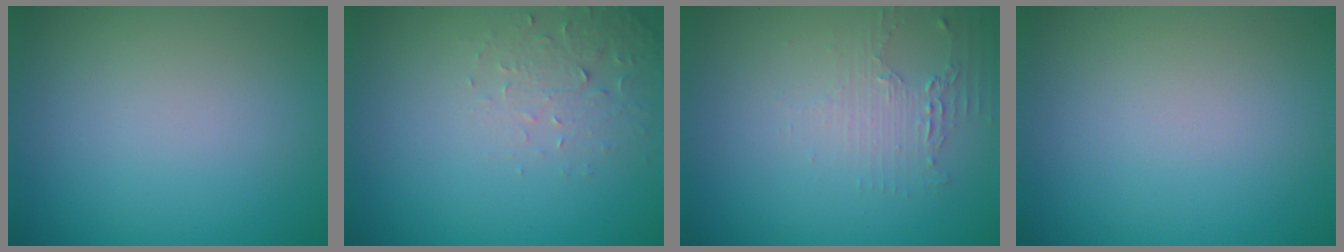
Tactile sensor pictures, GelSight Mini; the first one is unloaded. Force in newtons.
{"total": 2.2, "press": 2.2, "slide": 0.4}
{"total": 1.7, "press": 1.7, "slide": 0.3}
{"total": 0.0}